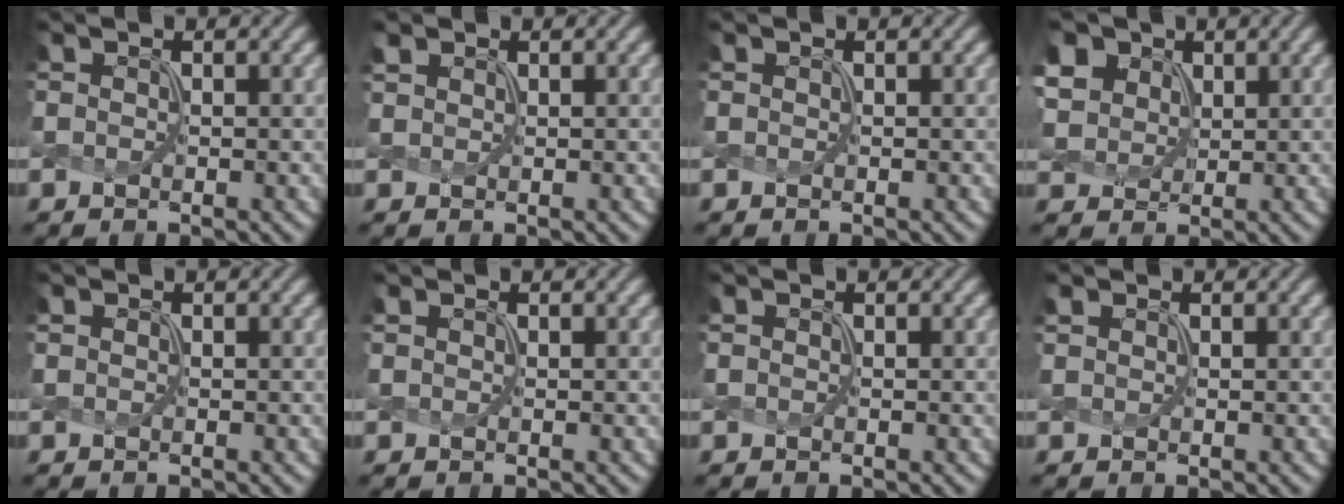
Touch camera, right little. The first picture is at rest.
{"total": 1.0, "force": [0.8, 0.4, 0.3], "torque": [-0.009, 0.003, 0.021]}
{"total": 0.0}
{"total": 7.5, "force": [3.7, 5.5, 3.4], "torque": [-0.124, 0.021, 0.066]}
{"total": 0.0}
{"total": 0.0}
{"total": 0.0}
{"total": 0.6, "force": [0.5, 0.2, 0.2], "torque": [-0.006, 0.000, 0.011]}